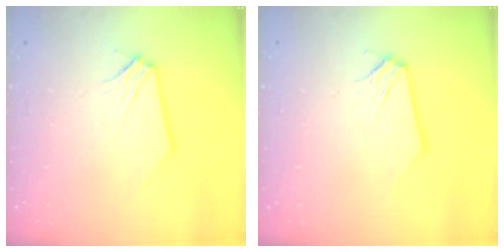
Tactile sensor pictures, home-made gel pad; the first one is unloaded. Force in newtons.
{"total": 0.0}